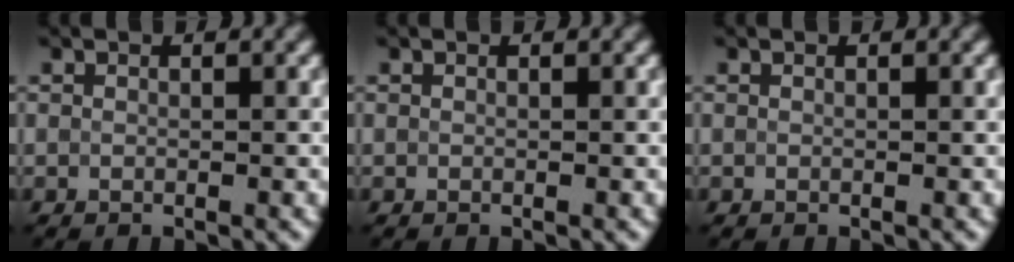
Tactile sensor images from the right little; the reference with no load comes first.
{"total": 0.0}
{"total": 0.0}